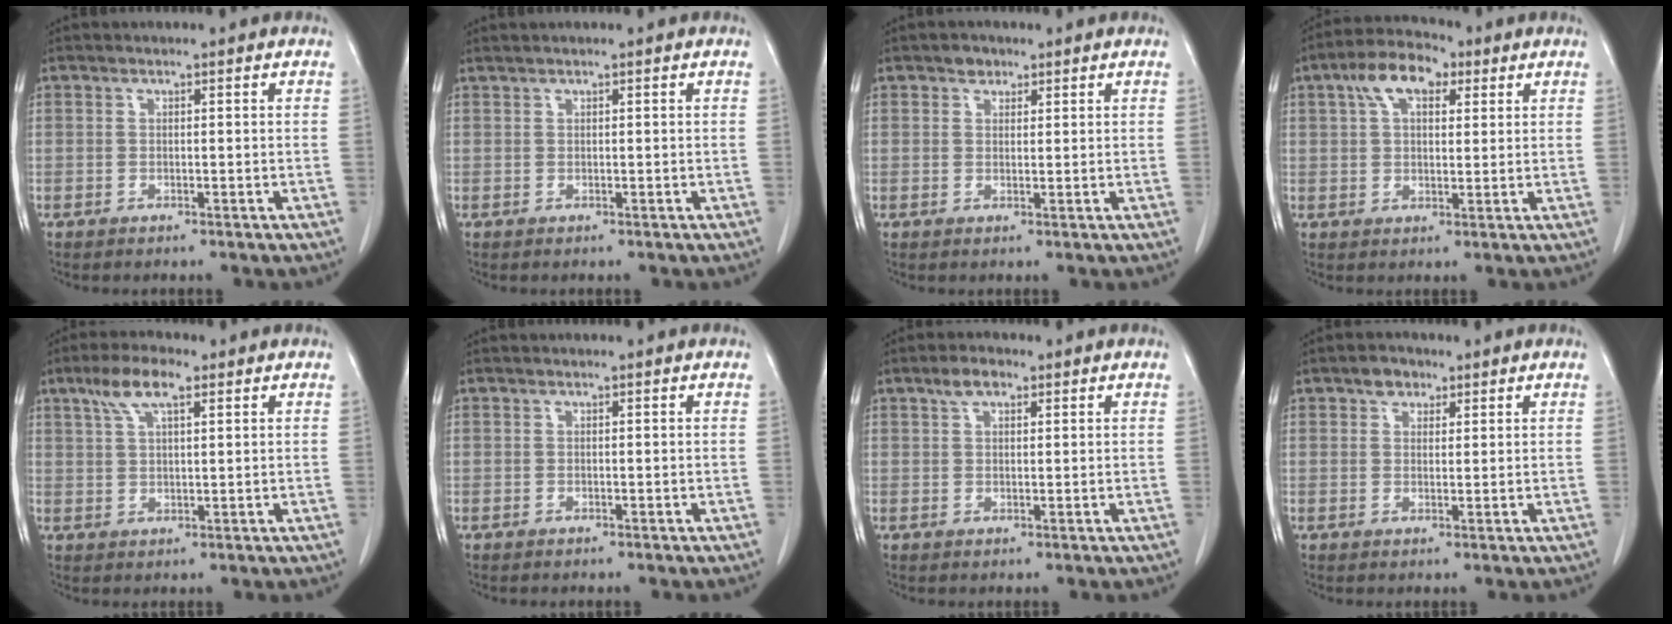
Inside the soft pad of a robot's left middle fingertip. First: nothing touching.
{"total": 0.6, "force": [0.5, -0.1, 0.2], "torque": [-0.009, 0.007, 0.016]}
{"total": 1.7, "force": [1.1, 1.3, 0.4], "torque": [-0.005, 0.001, 0.016]}
{"total": 8.0, "force": [3.7, 4.2, 5.8], "torque": [-0.105, 0.029, 0.061]}
{"total": 6.3, "force": [3.6, 1.7, 4.8], "torque": [-0.100, 0.017, 0.068]}
{"total": 0.0}
{"total": 3.2, "force": [1.9, 1.6, 2.0], "torque": [-0.039, 0.010, 0.036]}
{"total": 2.8, "force": [1.7, 2.0, 1.1], "torque": [-0.017, 0.009, 0.027]}